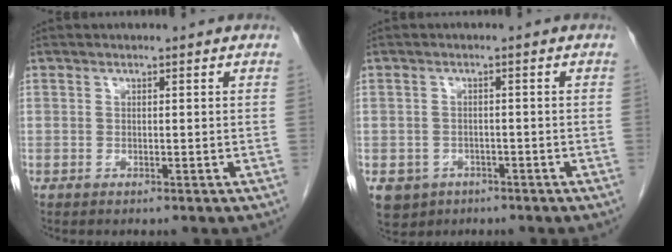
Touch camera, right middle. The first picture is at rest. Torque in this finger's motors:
{"motor_torque": [0.57, -0.40, 0.20, 0.02]}